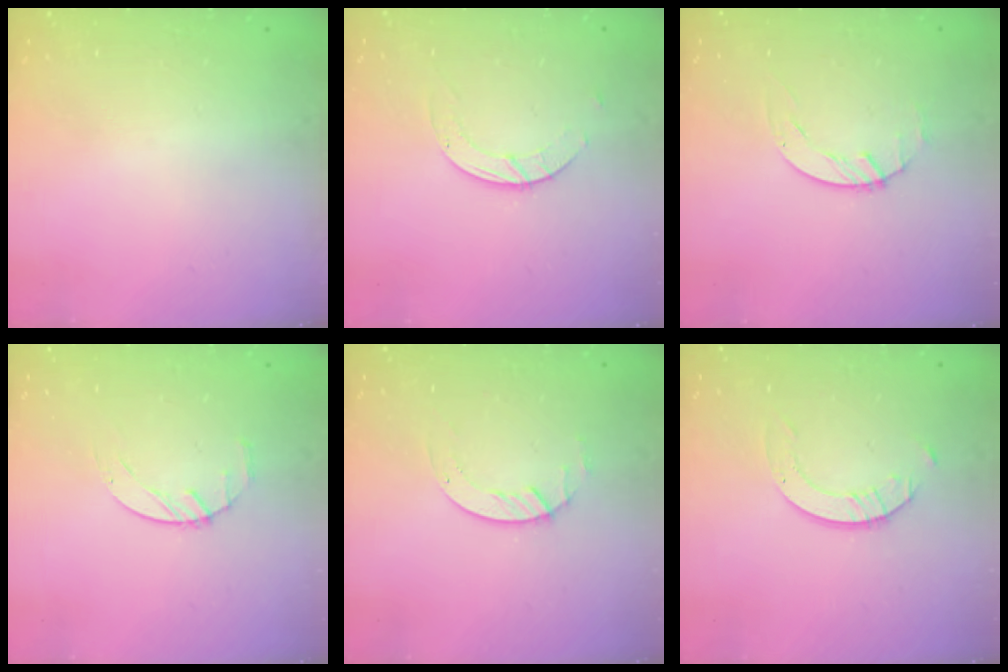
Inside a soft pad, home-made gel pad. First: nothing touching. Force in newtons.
{"total": 2.8, "press": 2.8, "slide": 0.3}
{"total": 0.6, "press": 0.6, "slide": 0.1}
{"total": 2.5, "press": 2.5, "slide": 0.4}
{"total": 2.6, "press": 2.6, "slide": 0.3}
{"total": 2.0, "press": 2.0, "slide": 0.2}